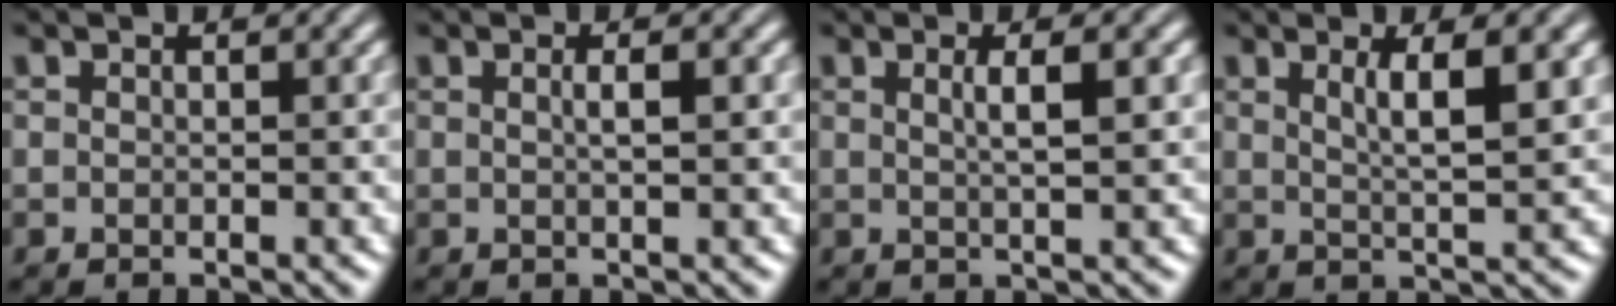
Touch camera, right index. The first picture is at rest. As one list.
[{"total": 2.9, "force": [-0.1, -2.8, 0.7], "torque": [0.013, -0.009, 0.010]}, {"total": 2.4, "force": [0.6, -1.1, 2.0], "torque": [-0.023, -0.001, 0.015]}, {"total": 3.4, "force": [1.2, -1.1, 3.0], "torque": [-0.037, -0.003, 0.029]}]